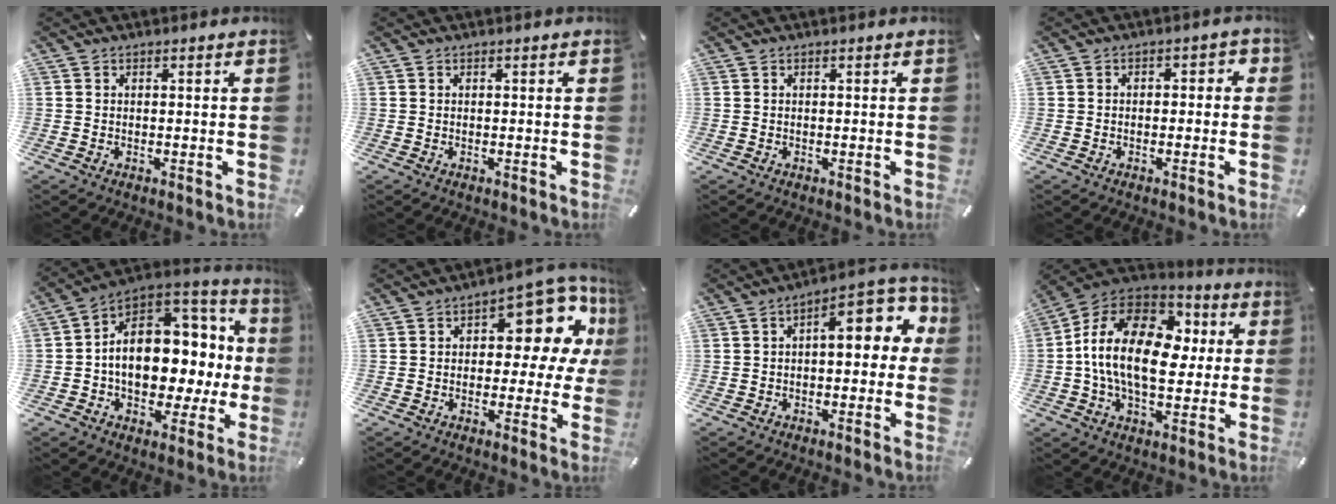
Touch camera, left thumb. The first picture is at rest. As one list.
[{"total": 0.0}, {"total": 0.0}, {"total": 2.4, "force": [-1.4, 1.5, 1.3], "torque": [-0.022, 0.014, -0.030]}, {"total": 16.6, "force": [0.5, 12.1, 11.4], "torque": [-0.162, -0.020, 0.013]}, {"total": 12.8, "force": [5.2, 7.2, 9.1], "torque": [-0.111, -0.045, 0.088]}, {"total": 11.7, "force": [2.9, 5.5, 9.9], "torque": [-0.129, -0.026, 0.046]}, {"total": 21.4, "force": [0.9, 14.1, 16.1], "torque": [-0.309, 0.002, 0.015]}]